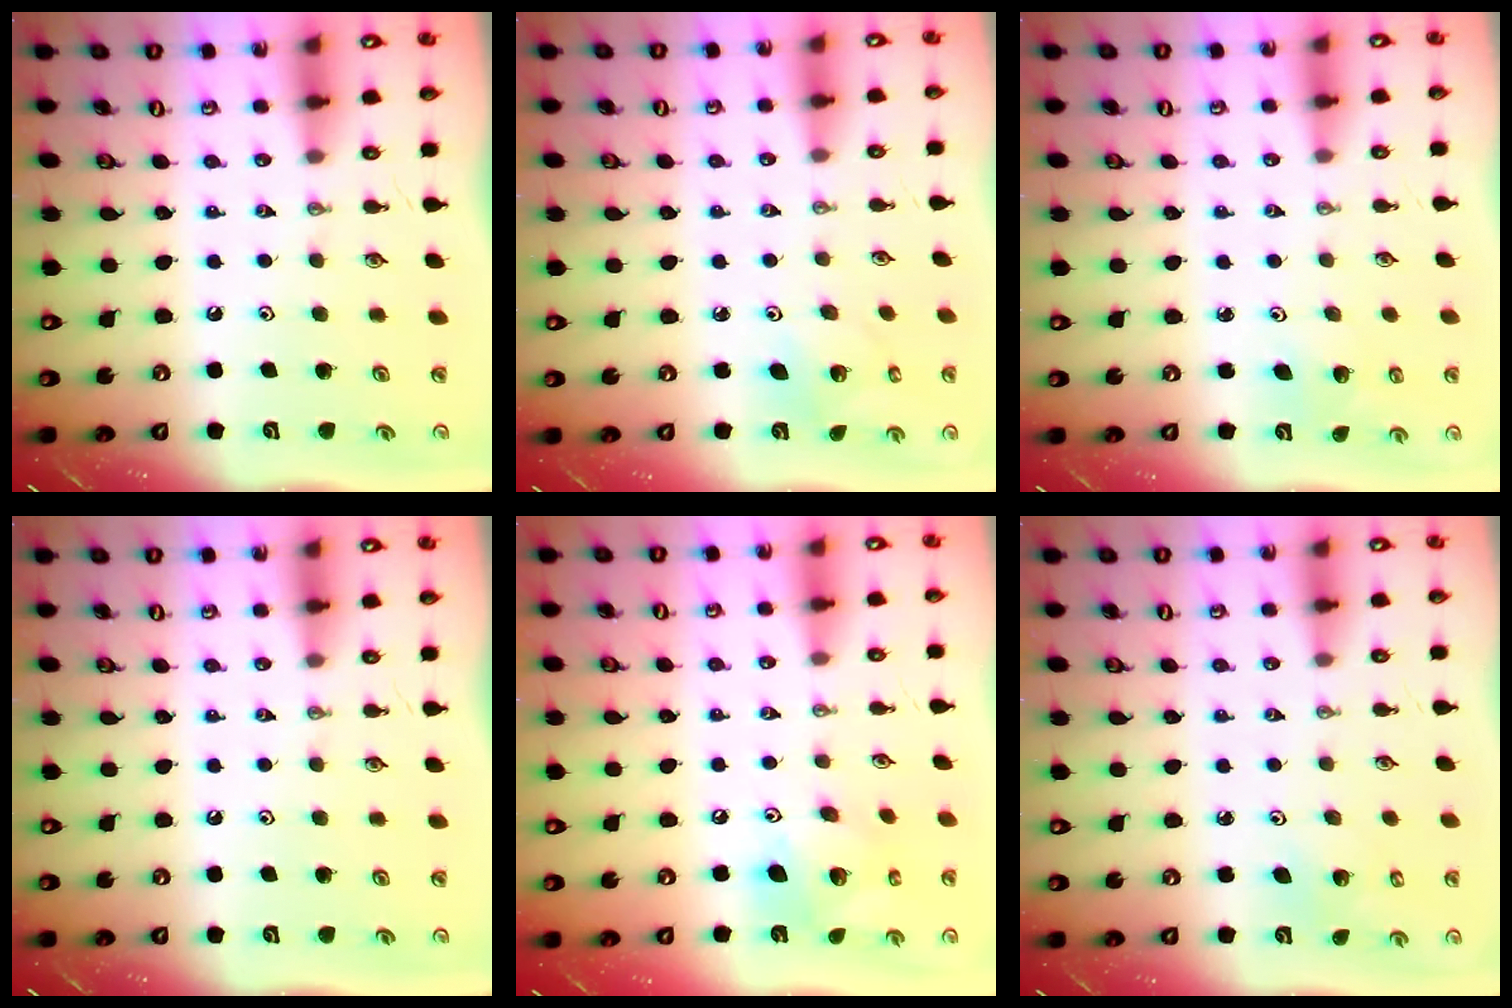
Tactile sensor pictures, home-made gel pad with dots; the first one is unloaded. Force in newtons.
{"total": 4.0, "press": 4.0, "slide": 0.2}
{"total": 2.6, "press": 2.6, "slide": 0.2}
{"total": 0.0}
{"total": 11.7, "press": 11.6, "slide": 1.0}
{"total": 2.3, "press": 2.3, "slide": 0.2}